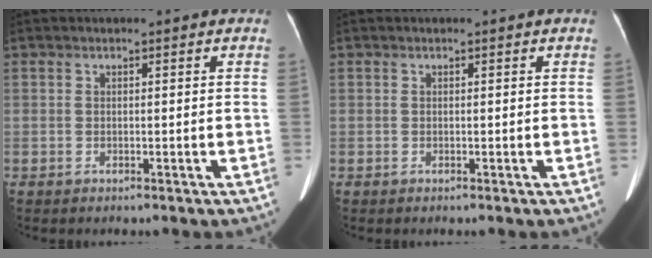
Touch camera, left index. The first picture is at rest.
{"total": 0.0}